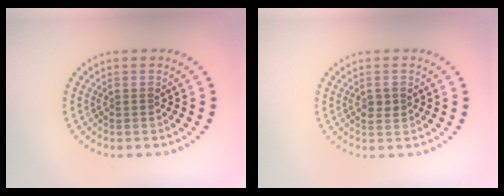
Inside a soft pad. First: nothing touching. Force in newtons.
{"total": 1.2, "press": 1.2, "slide": 0.1}